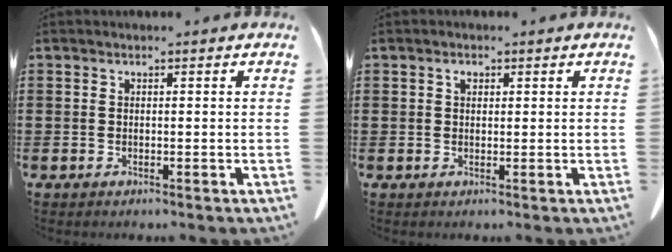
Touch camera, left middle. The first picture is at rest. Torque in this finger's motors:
{"motor_torque": [0.23, 0.09, 0.01, 0.01]}